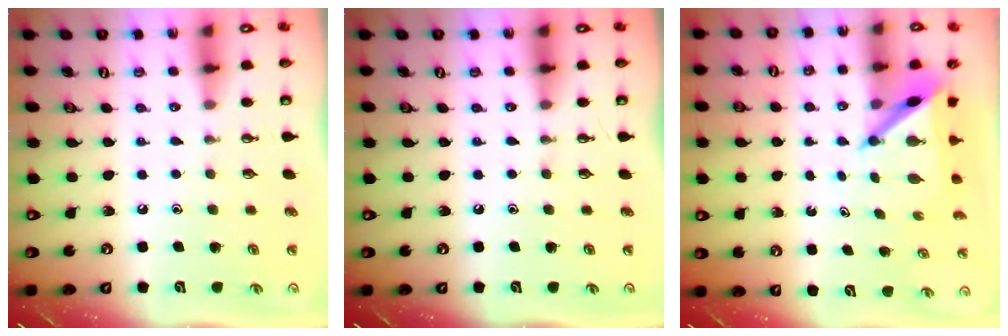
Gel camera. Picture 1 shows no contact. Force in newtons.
{"total": 0.0}
{"total": 6.1, "press": 6.1, "slide": 0.5}